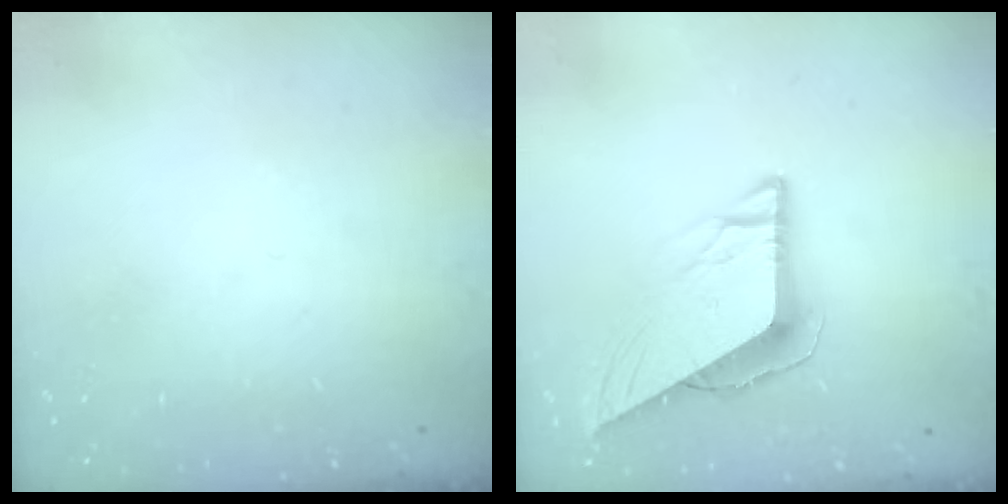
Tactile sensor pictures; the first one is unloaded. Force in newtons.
{"total": 9.8, "press": 9.7, "slide": 1.1}